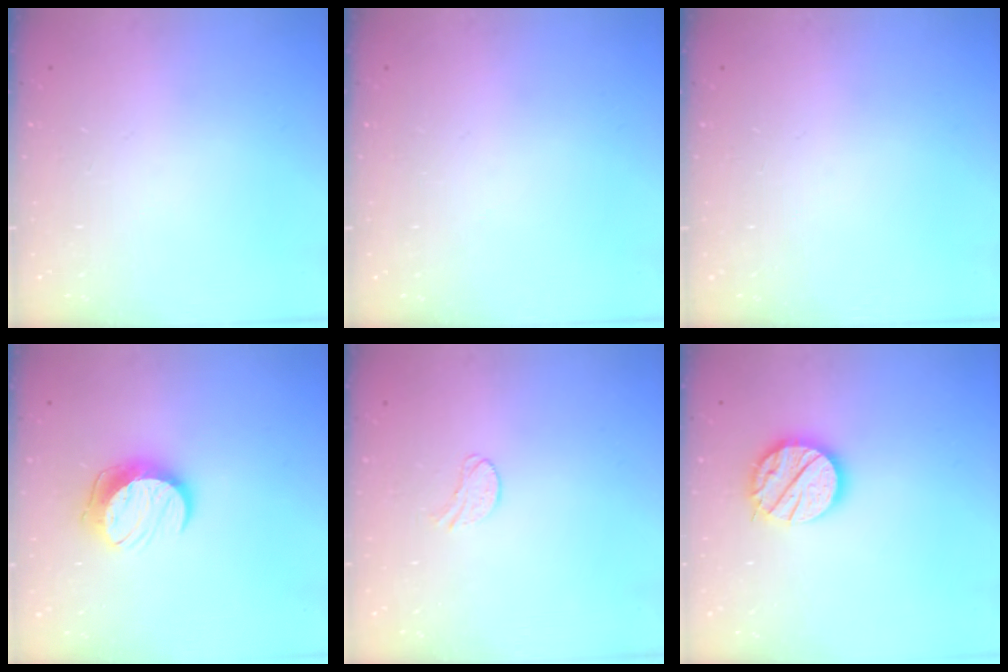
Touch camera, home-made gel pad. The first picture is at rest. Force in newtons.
{"total": 0.0}
{"total": 0.0}
{"total": 10.8, "press": 10.8, "slide": 0.5}
{"total": 5.3, "press": 5.3, "slide": 0.5}
{"total": 15.1, "press": 15.0, "slide": 1.3}